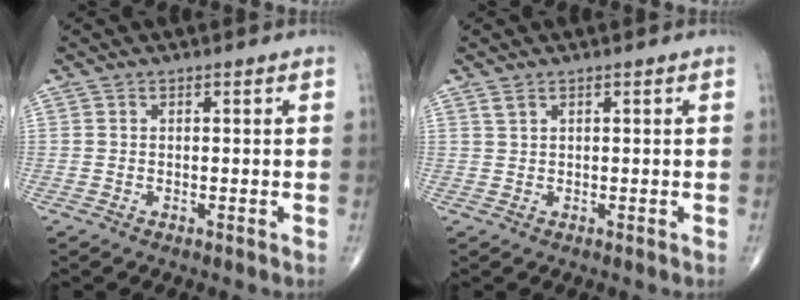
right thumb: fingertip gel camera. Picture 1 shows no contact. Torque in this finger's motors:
{"motor_torque": [-0.34, 0.18, 0.31, 0.42, 0.01]}